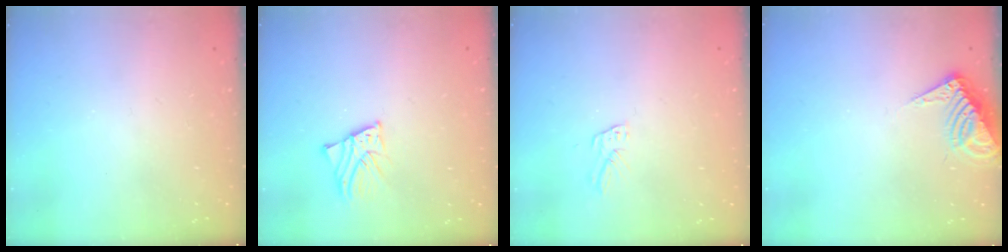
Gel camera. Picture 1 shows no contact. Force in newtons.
{"total": 2.6, "press": 2.6, "slide": 0.2}
{"total": 5.6, "press": 5.6, "slide": 0.5}
{"total": 7.8, "press": 7.8, "slide": 0.2}